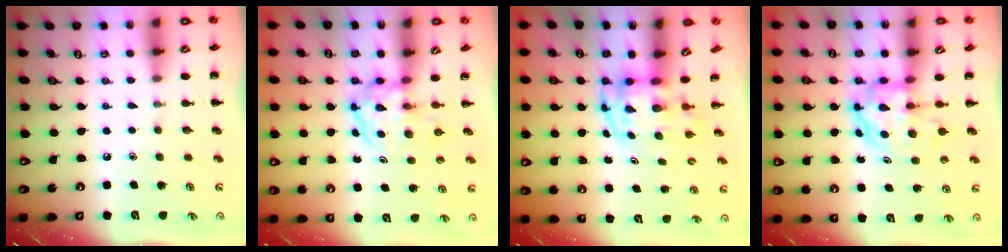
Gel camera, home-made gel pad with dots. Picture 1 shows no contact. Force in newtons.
{"total": 3.8, "press": 3.8, "slide": 0.4}
{"total": 3.8, "press": 3.7, "slide": 0.7}
{"total": 5.0, "press": 4.9, "slide": 1.2}